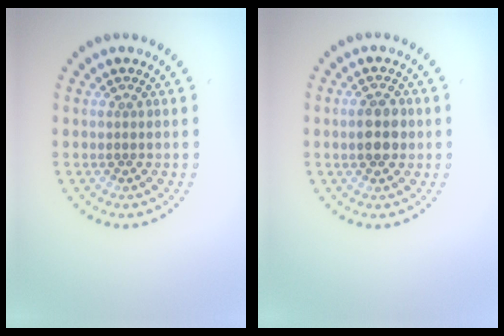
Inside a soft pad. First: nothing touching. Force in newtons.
{"total": 2.9, "press": 2.9, "slide": 0.0}